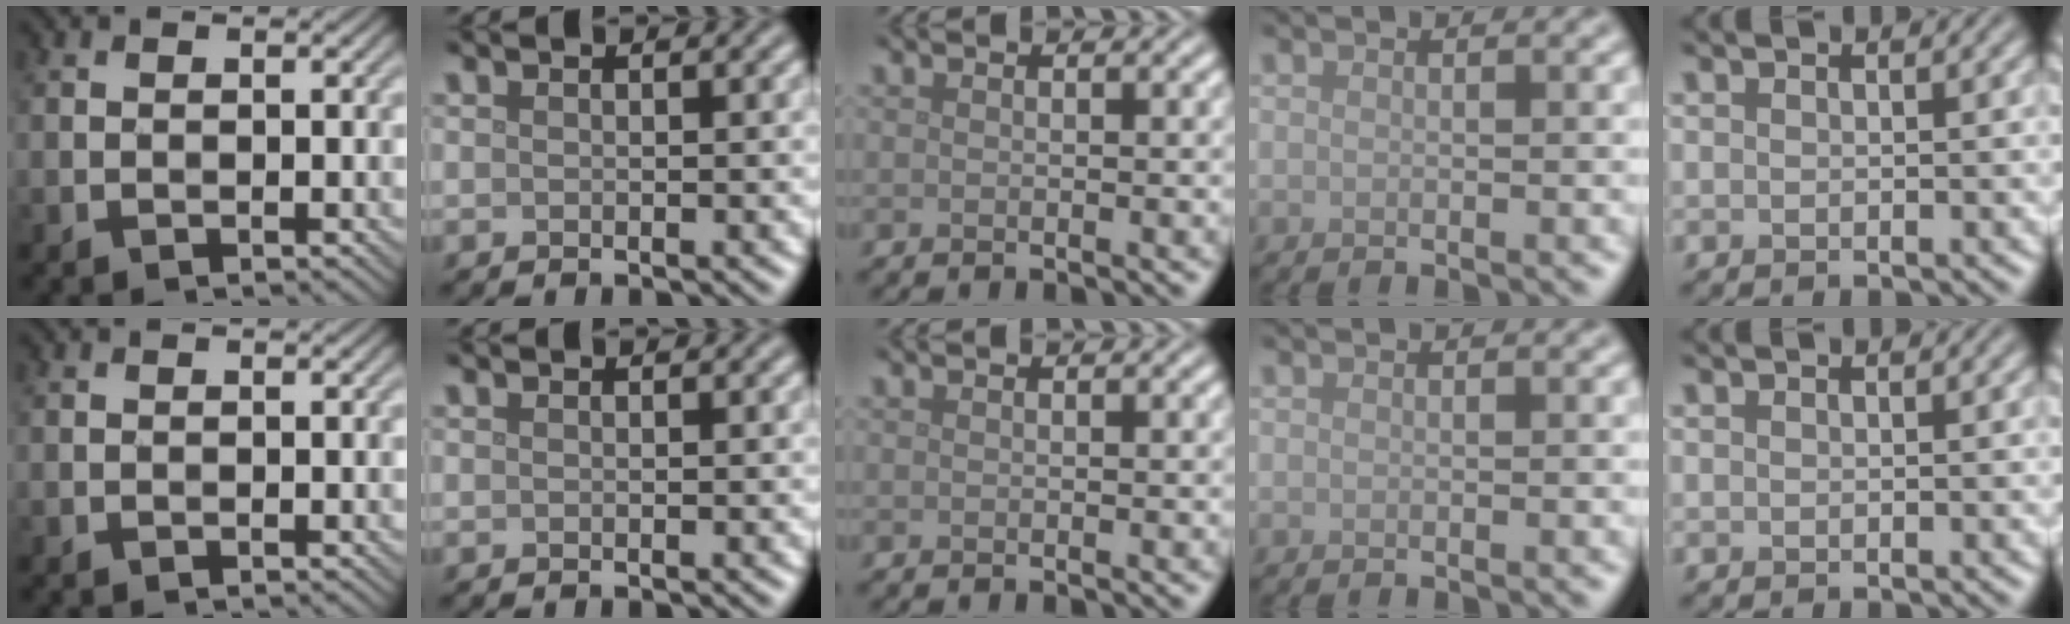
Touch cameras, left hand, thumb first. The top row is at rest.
{}